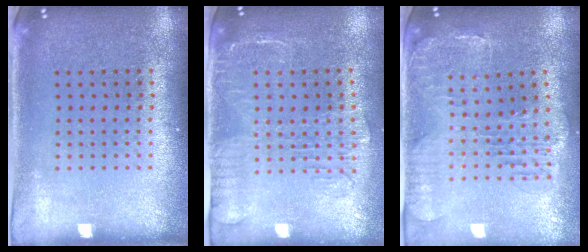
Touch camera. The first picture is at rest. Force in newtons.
{"total": 2.0, "press": 1.7, "slide": 1.0}
{"total": 1.4, "press": 1.4, "slide": 0.4}